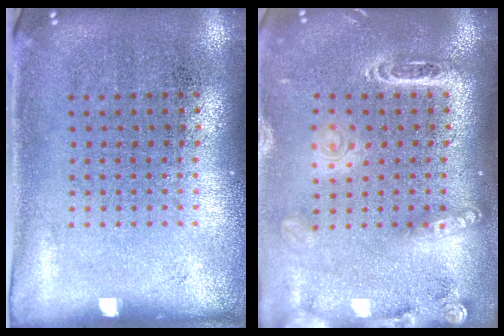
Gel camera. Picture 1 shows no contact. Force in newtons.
{"total": 2.3, "press": 1.9, "slide": 1.3}